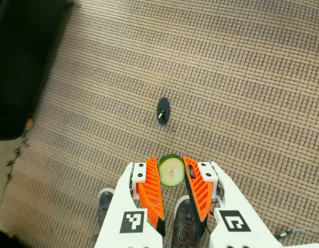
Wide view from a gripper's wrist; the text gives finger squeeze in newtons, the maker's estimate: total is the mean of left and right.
{"total": 9.0, "left": 9.0, "right": 9.1}